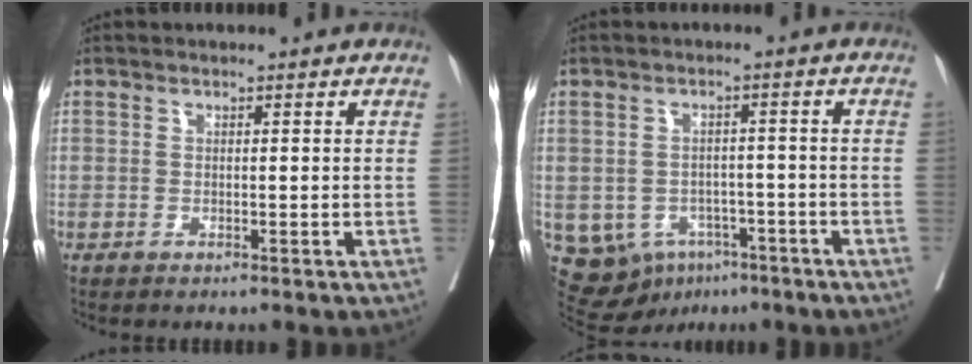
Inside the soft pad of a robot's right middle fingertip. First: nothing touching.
{"total": 12.5, "force": [-5.9, 9.7, 5.2], "torque": [-0.114, 0.014, -0.074]}